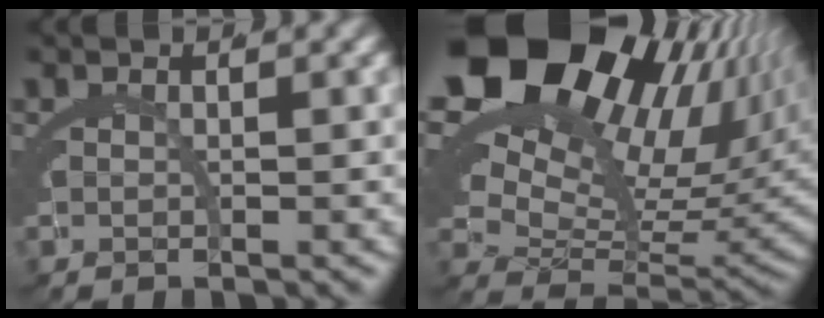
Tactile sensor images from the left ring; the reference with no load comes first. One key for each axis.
{"total": 18.8, "fx": 4.7, "fy": 12.3, "fz": 13.4, "tx": -0.227, "ty": 0.007, "tz": 0.064}